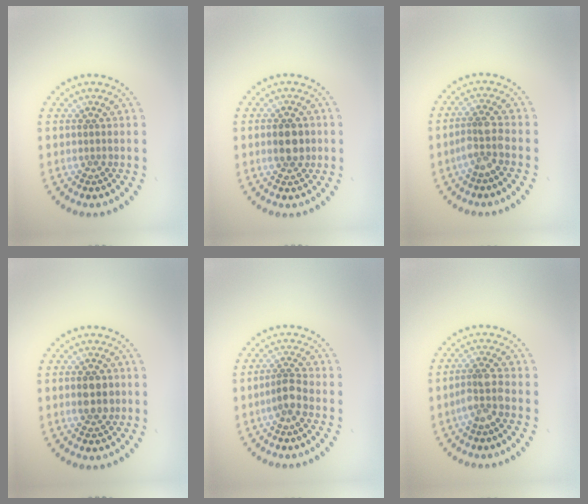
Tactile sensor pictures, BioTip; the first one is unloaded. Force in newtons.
{"total": 3.0, "press": 3.0, "slide": 0.1}
{"total": 2.5, "press": 2.0, "slide": 1.5}
{"total": 2.4, "press": 2.4, "slide": 0.1}
{"total": 2.0, "press": 1.7, "slide": 1.1}
{"total": 2.5, "press": 2.0, "slide": 1.5}